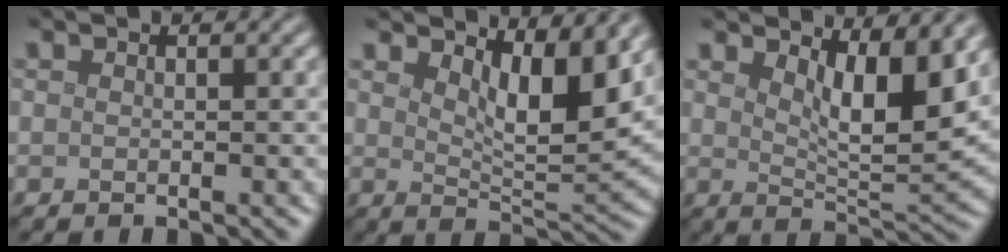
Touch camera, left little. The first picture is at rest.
{"total": 5.9, "force": [3.3, 1.8, 4.5], "torque": [-0.070, -0.014, 0.052]}
{"total": 6.5, "force": [3.3, 1.8, 5.3], "torque": [-0.078, -0.014, 0.055]}